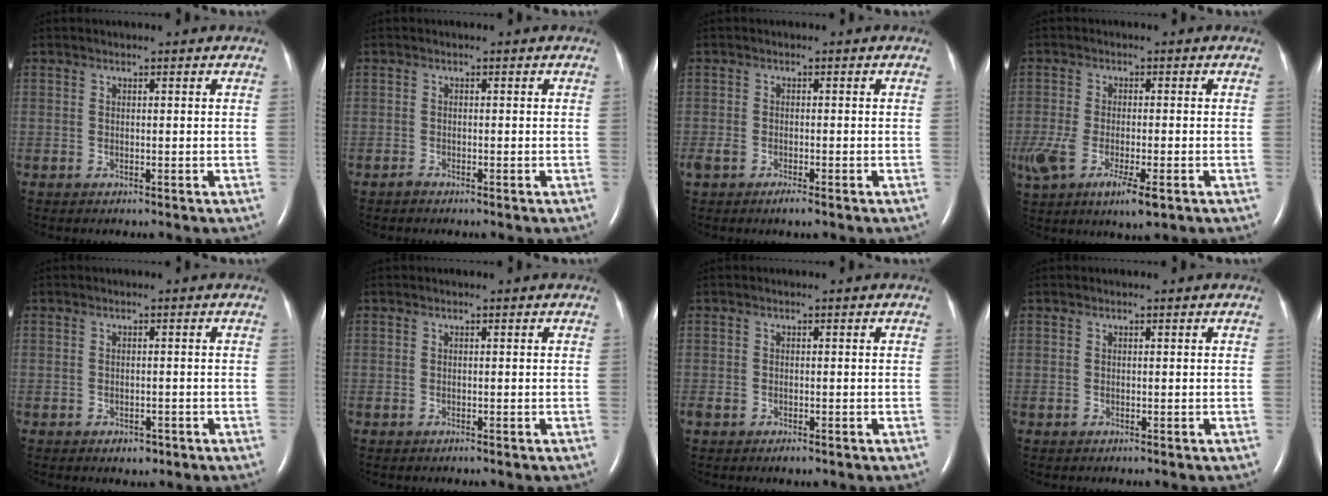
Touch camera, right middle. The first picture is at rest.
{"total": 0.5, "force": [-0.5, 0.1, 0.1], "torque": [-0.007, -0.002, -0.012]}
{"total": 2.7, "force": [-1.9, 0.7, 1.8], "torque": [-0.039, -0.006, -0.031]}
{"total": 11.2, "force": [-5.7, 3.6, 9.0], "torque": [-0.185, -0.033, -0.095]}
{"total": 1.8, "force": [-1.1, 1.1, 0.9], "torque": [-0.014, 0.001, -0.008]}
{"total": 0.0}
{"total": 1.8, "force": [-1.2, 0.8, 1.0], "torque": [-0.019, -0.002, -0.014]}
{"total": 0.0}